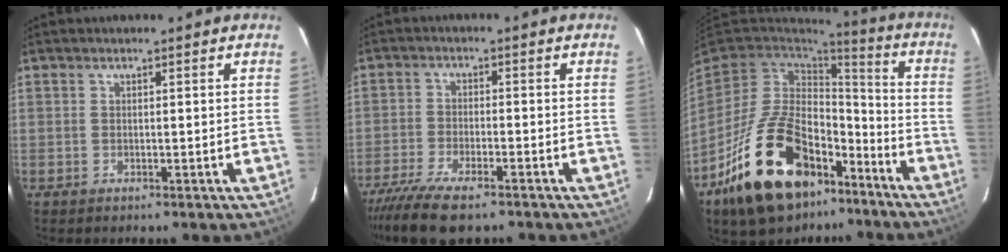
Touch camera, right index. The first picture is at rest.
{"total": 10.1, "force": [-8.0, 2.2, 5.8], "torque": [-0.140, -0.036, -0.151]}
{"total": 24.8, "force": [-14.1, 13.6, 15.1], "torque": [-0.300, 0.010, -0.215]}